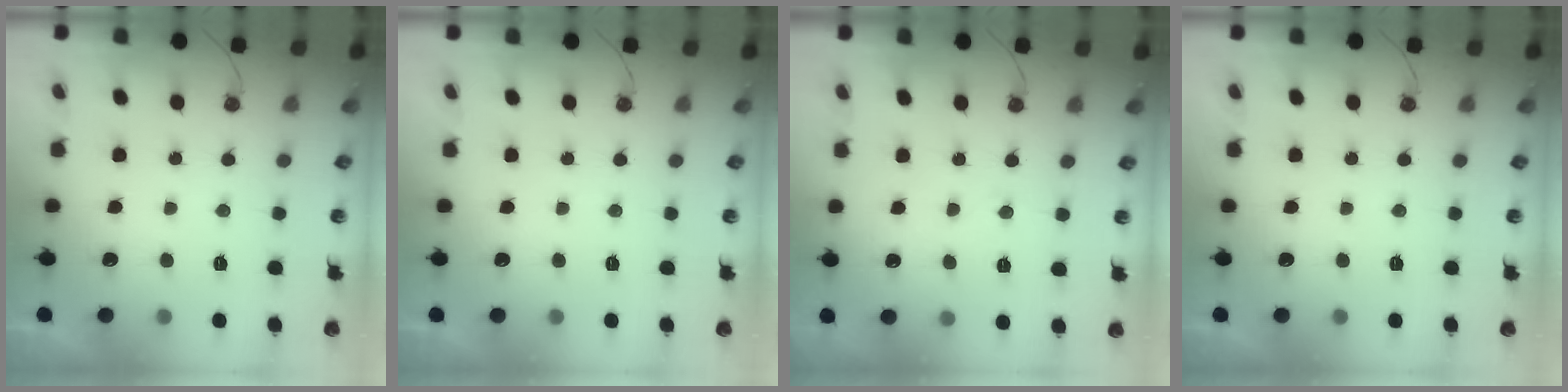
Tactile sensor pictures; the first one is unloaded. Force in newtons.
{"total": 0.0}
{"total": 3.9, "press": 3.9, "slide": 0.5}
{"total": 0.0}